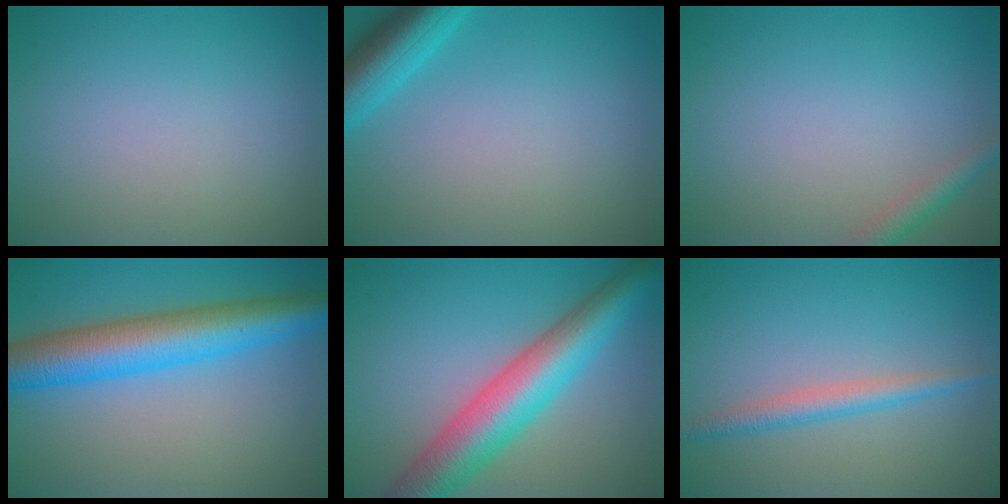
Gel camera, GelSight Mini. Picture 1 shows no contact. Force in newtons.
{"total": 4.7, "press": 4.7, "slide": 0.3}
{"total": 1.9, "press": 1.9, "slide": 0.1}
{"total": 8.2, "press": 8.2, "slide": 0.1}
{"total": 8.3, "press": 8.3, "slide": 0.1}
{"total": 2.3, "press": 2.3, "slide": 0.1}